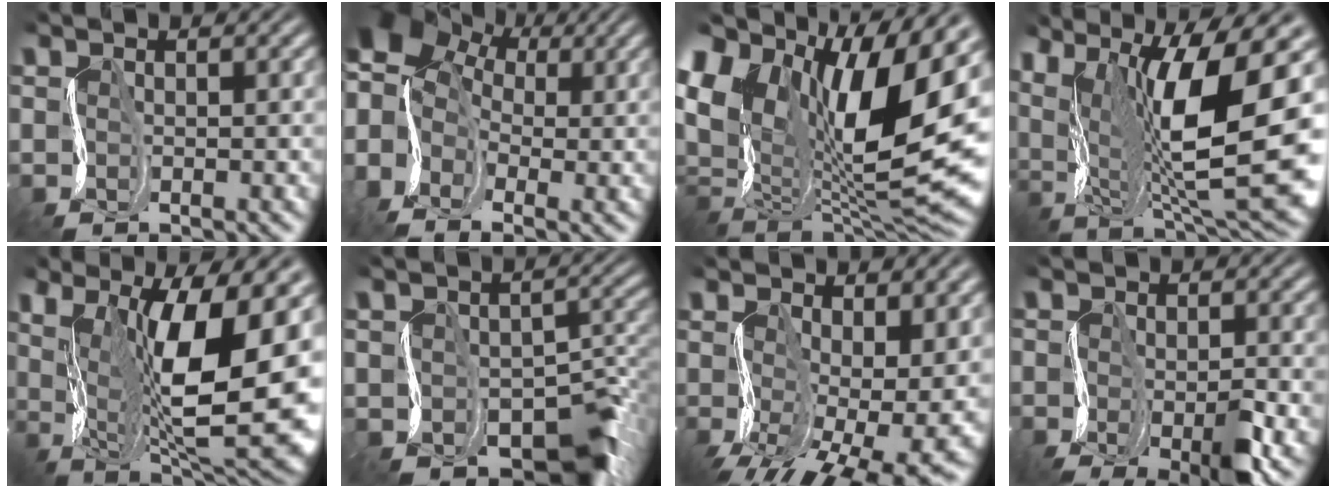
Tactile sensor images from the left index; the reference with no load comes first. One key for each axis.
{"total": 10.2, "fx": 1.1, "fy": 7.9, "fz": 6.3, "tx": -0.122, "ty": 0.025, "tz": 0.003}
{"total": 16.5, "fx": 5.3, "fy": 8.5, "fz": 13.0, "tx": -0.238, "ty": 0.031, "tz": 0.089}
{"total": 15.5, "fx": 2.7, "fy": 4.8, "fz": 14.5, "tx": -0.252, "ty": 0.015, "tz": 0.057}
{"total": 15.2, "fx": 1.3, "fy": 5.8, "fz": 14.0, "tx": -0.210, "ty": -0.005, "tz": 0.029}
{"total": 7.6, "fx": -5.0, "fy": 4.2, "fz": 3.9, "tx": -0.041, "ty": -0.004, "tz": -0.074}
{"total": 10.4, "fx": -2.4, "fy": 4.0, "fz": 9.3, "tx": -0.143, "ty": -0.023, "tz": -0.032}
{"total": 5.3, "fx": -2.5, "fy": 1.6, "fz": 4.4, "tx": -0.072, "ty": -0.001, "tz": -0.044}